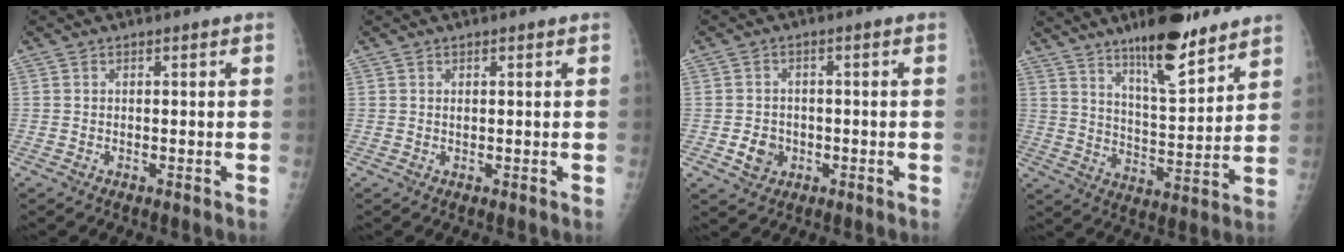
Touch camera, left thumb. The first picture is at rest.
{"total": 1.0, "force": [0.4, 0.3, 0.9], "torque": [-0.016, 0.006, 0.007]}
{"total": 4.2, "force": [-1.6, 3.6, 1.4], "torque": [-0.007, 0.008, -0.021]}
{"total": 15.1, "force": [10.7, 3.8, 10.0], "torque": [-0.138, -0.068, 0.177]}